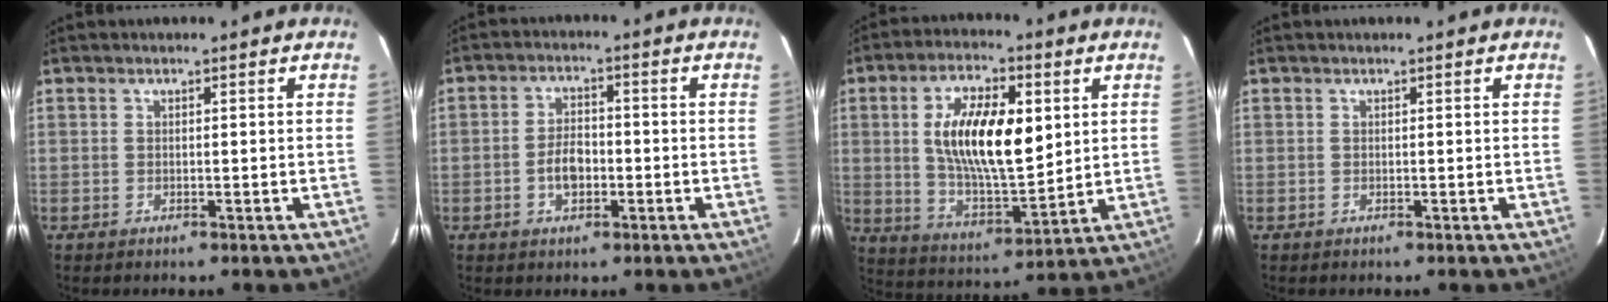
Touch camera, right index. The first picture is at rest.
{"total": 5.0, "force": [-1.6, 3.1, 3.7], "torque": [-0.072, 0.008, -0.025]}
{"total": 16.3, "force": [3.4, 6.8, 14.5], "torque": [-0.259, 0.004, 0.067]}
{"total": 0.0}